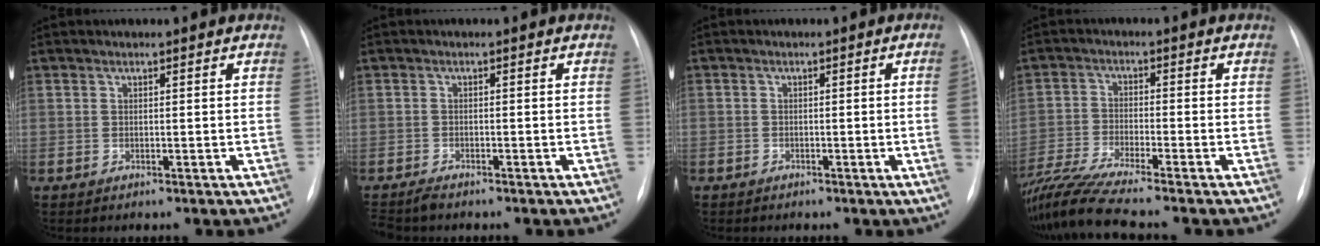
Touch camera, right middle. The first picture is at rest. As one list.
[{"total": 2.6, "force": [-2.5, 0.3, 0.9], "torque": [-0.016, -0.008, -0.041]}, {"total": 2.2, "force": [-0.7, -0.4, 2.1], "torque": [-0.031, -0.001, -0.016]}, {"total": 9.8, "force": [-8.5, -1.5, 4.5], "torque": [-0.084, -0.024, -0.153]}]